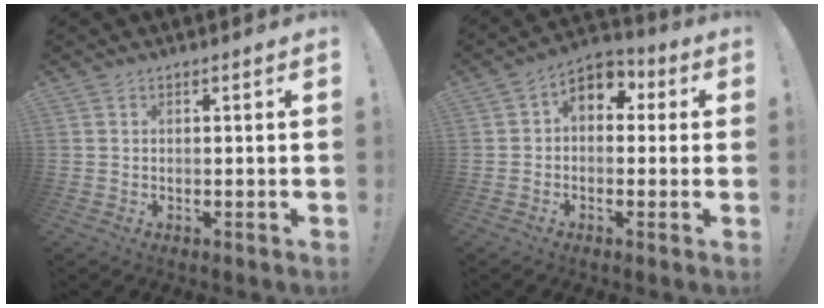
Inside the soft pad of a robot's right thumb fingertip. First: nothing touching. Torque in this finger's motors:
{"motor_torque": [1.06, 1.20, 0.30, -0.20, 0.00]}